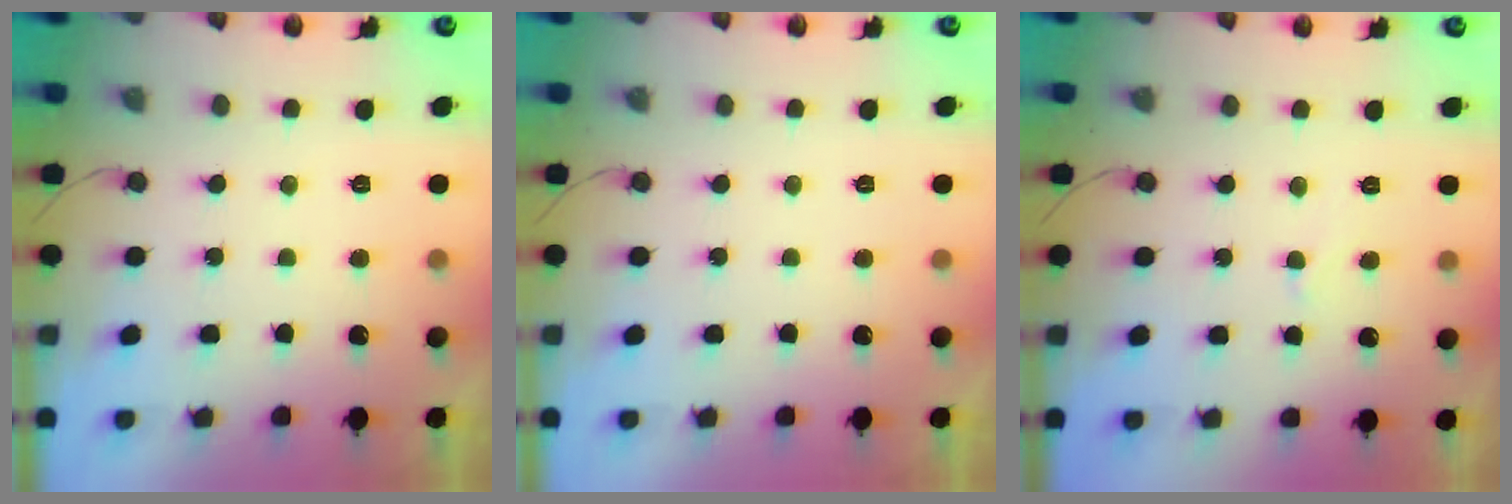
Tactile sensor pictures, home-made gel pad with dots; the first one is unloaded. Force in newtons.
{"total": 0.0}
{"total": 2.6, "press": 2.5, "slide": 0.2}